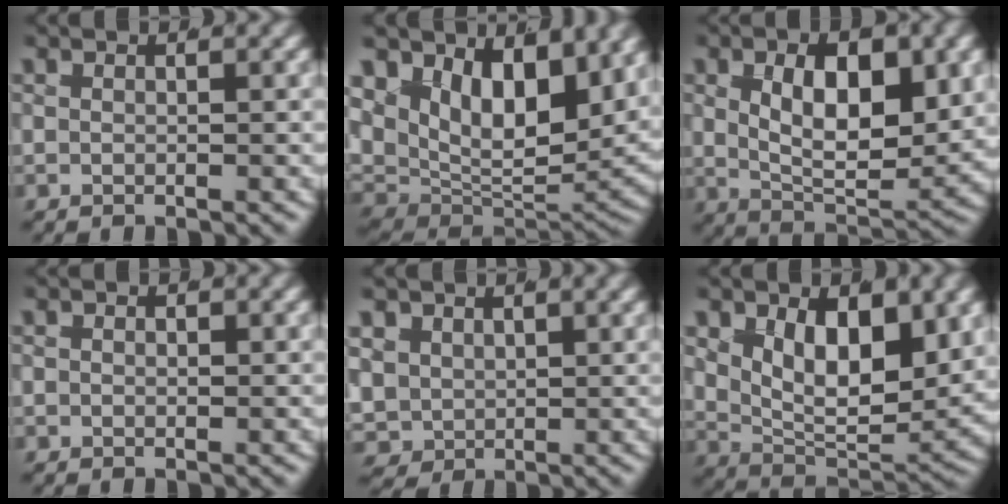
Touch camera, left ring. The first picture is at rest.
{"total": 12.8, "force": [1.5, 8.7, 9.3], "torque": [-0.158, -0.026, 0.021]}
{"total": 9.2, "force": [0.6, 5.5, 7.3], "torque": [-0.127, -0.027, 0.007]}
{"total": 0.7, "force": [-0.3, 0.5, 0.3], "torque": [-0.011, -0.006, -0.003]}
{"total": 7.6, "force": [-1.5, 7.1, 2.2], "torque": [-0.093, -0.058, -0.012]}
{"total": 10.0, "force": [1.3, 6.5, 7.4], "torque": [-0.127, -0.025, 0.019]}